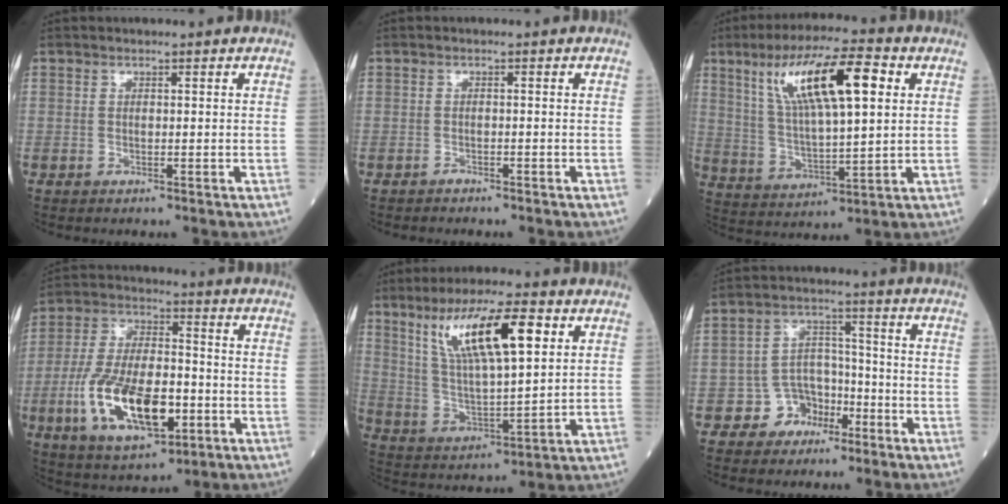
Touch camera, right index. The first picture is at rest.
{"total": 1.9, "force": [-1.6, 0.8, 0.5], "torque": [-0.018, -0.002, -0.022]}
{"total": 16.4, "force": [5.9, 3.8, 14.9], "torque": [-0.284, 0.023, 0.107]}
{"total": 17.6, "force": [-5.5, 7.2, 15.1], "torque": [-0.312, -0.004, -0.089]}
{"total": 15.7, "force": [6.7, 3.4, 13.8], "torque": [-0.268, 0.015, 0.126]}
{"total": 7.0, "force": [-4.1, 5.3, 2.0], "torque": [-0.038, 0.018, -0.066]}